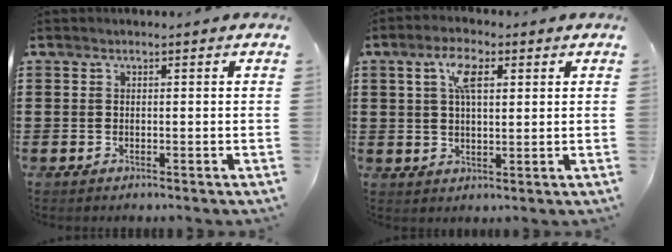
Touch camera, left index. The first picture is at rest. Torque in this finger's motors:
{"motor_torque": [0.58, 0.43, 0.36, 0.03]}